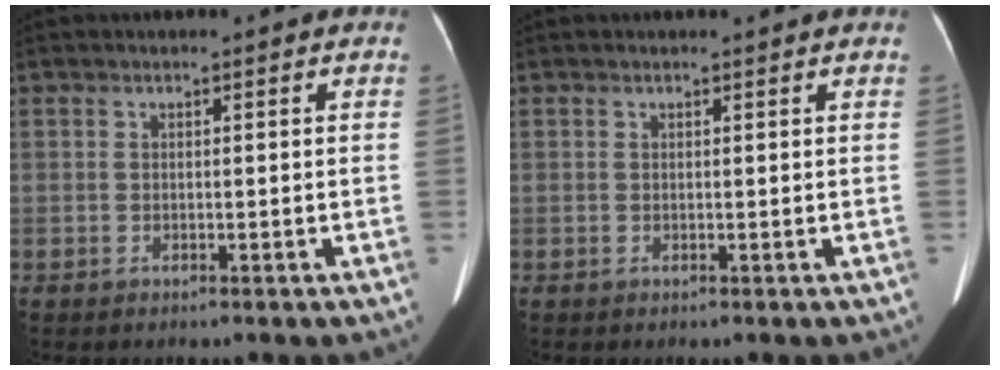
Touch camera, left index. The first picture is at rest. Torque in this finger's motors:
{"motor_torque": [0.09, -0.15, -0.07, 0.00]}